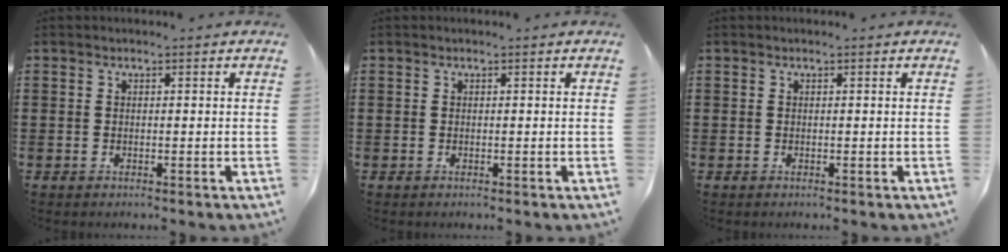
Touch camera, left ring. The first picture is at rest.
{"total": 0.0}
{"total": 0.0}